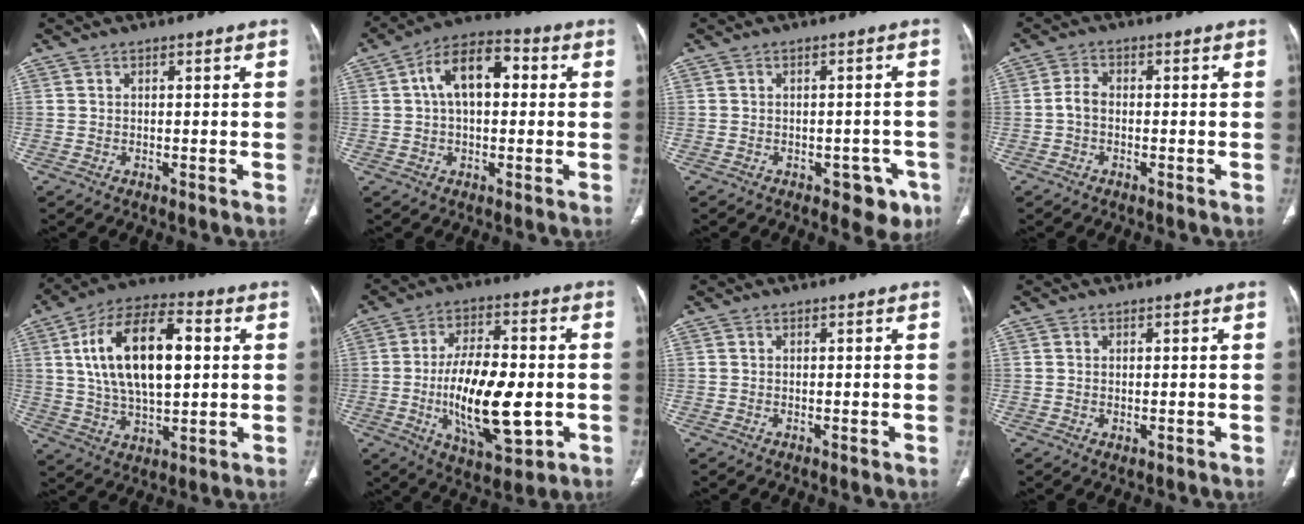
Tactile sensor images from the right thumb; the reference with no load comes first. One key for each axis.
{"total": 11.3, "fx": 1.9, "fy": 6.5, "fz": 9.1, "tx": -0.142, "ty": 0.030, "tz": 0.021}
{"total": 5.9, "fx": -3.1, "fy": 3.6, "fz": 3.6, "tx": -0.013, "ty": 0.015, "tz": -0.035}
{"total": 2.7, "fx": -0.7, "fy": 1.7, "fz": 1.9, "tx": -0.035, "ty": 0.010, "tz": -0.020}
{"total": 19.4, "fx": 3.6, "fy": 9.8, "fz": 16.4, "tx": -0.276, "ty": 0.012, "tz": 0.059}
{"total": 18.3, "fx": -3.1, "fy": 8.1, "fz": 16.1, "tx": -0.258, "ty": 0.008, "tz": -0.043}
{"total": 0.0}
{"total": 0.6, "fx": 0.0, "fy": 0.5, "fz": 0.3, "tx": -0.008, "ty": -0.002, "tz": 0.002}